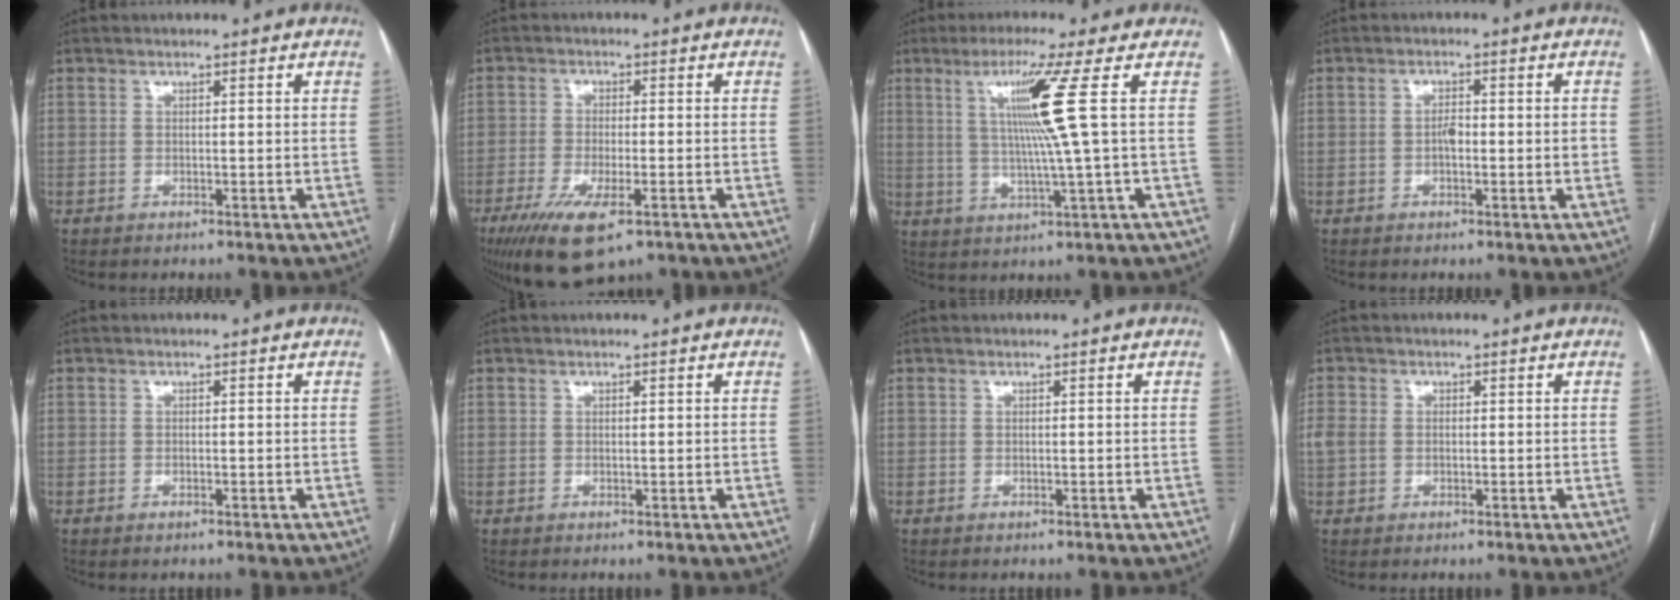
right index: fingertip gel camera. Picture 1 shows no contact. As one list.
[{"total": 10.8, "force": [-6.5, 3.0, 8.2], "torque": [-0.147, -0.024, -0.104]}, {"total": 9.0, "force": [2.4, -2.9, 8.2], "torque": [-0.149, -0.002, 0.056]}, {"total": 2.4, "force": [-0.4, 0.9, 2.2], "torque": [-0.033, 0.006, -0.004]}, {"total": 0.6, "force": [-0.4, 0.1, 0.4], "torque": [-0.009, -0.001, -0.004]}, {"total": 0.0}, {"total": 0.0}, {"total": 2.7, "force": [0.0, 2.2, 1.5], "torque": [-0.051, 0.015, 0.005]}]